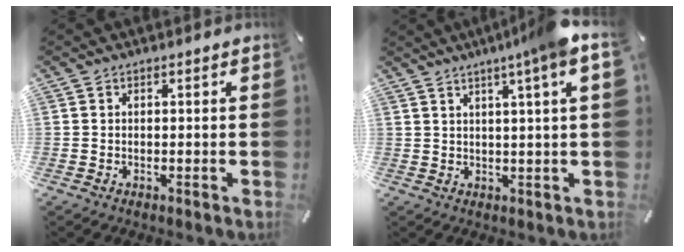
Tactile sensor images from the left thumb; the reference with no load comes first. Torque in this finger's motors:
{"motor_torque": [1.60, 1.06, 0.26, -0.26, 0.03]}